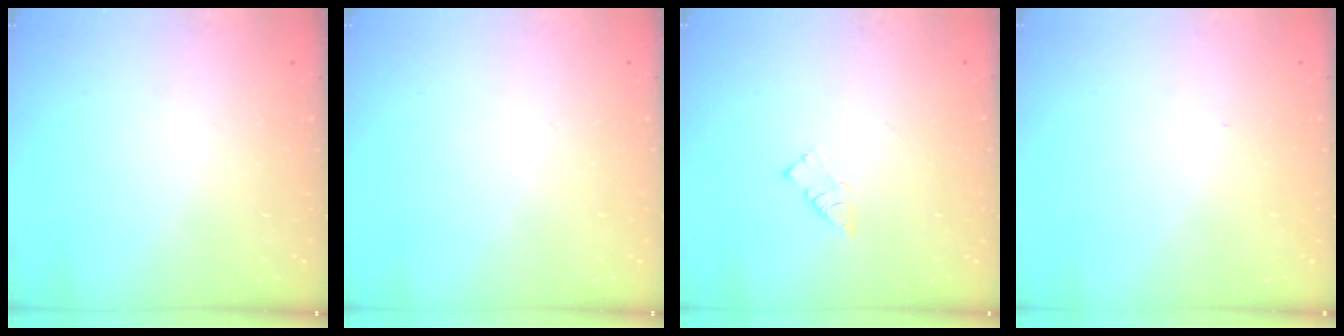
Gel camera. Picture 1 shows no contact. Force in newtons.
{"total": 0.0}
{"total": 3.1, "press": 3.1, "slide": 0.2}
{"total": 3.1, "press": 3.1, "slide": 0.5}